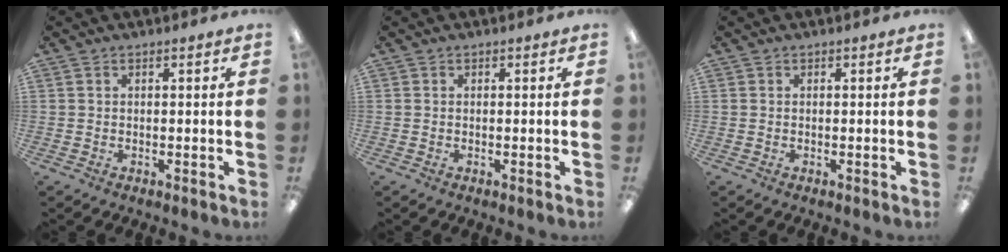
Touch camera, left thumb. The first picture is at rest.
{"total": 0.0}
{"total": 0.0}